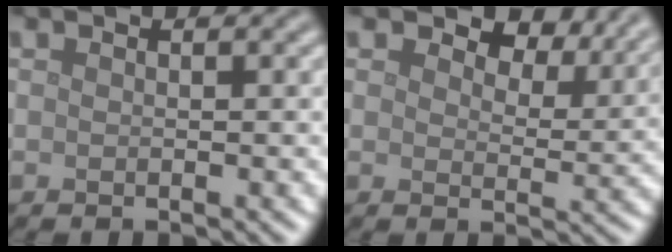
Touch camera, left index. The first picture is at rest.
{"total": 6.7, "force": [4.9, 3.2, 3.2], "torque": [-0.048, -0.002, 0.062]}